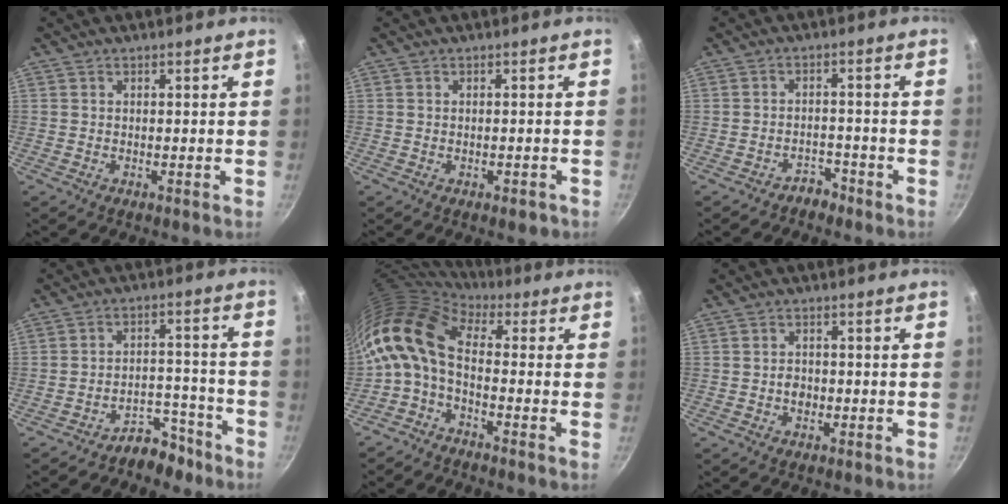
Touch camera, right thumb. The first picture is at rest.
{"total": 2.2, "force": [-1.0, 1.0, 1.6], "torque": [-0.022, 0.001, -0.014]}
{"total": 3.1, "force": [-2.6, 1.6, 0.6], "torque": [0.013, 0.033, -0.035]}
{"total": 7.5, "force": [-6.0, 3.8, 2.3], "torque": [0.003, 0.073, -0.085]}
{"total": 11.1, "force": [0.3, 6.0, 9.3], "torque": [-0.185, 0.020, -0.011]}
{"total": 2.6, "force": [-0.7, 2.0, 1.5], "torque": [-0.014, 0.009, -0.011]}